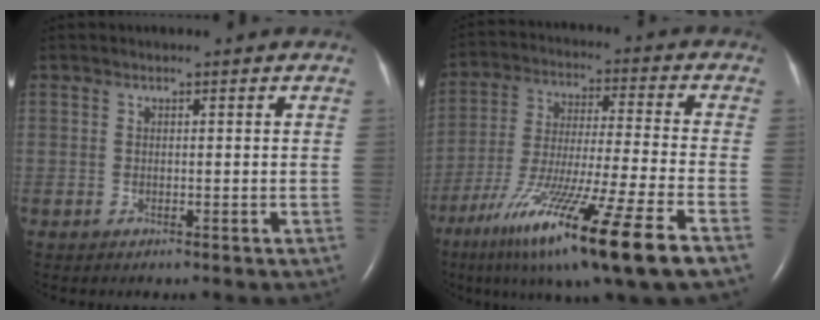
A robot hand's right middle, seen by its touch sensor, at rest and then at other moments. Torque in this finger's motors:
{"motor_torque": [1.58, -0.56, 0.45, 0.21]}